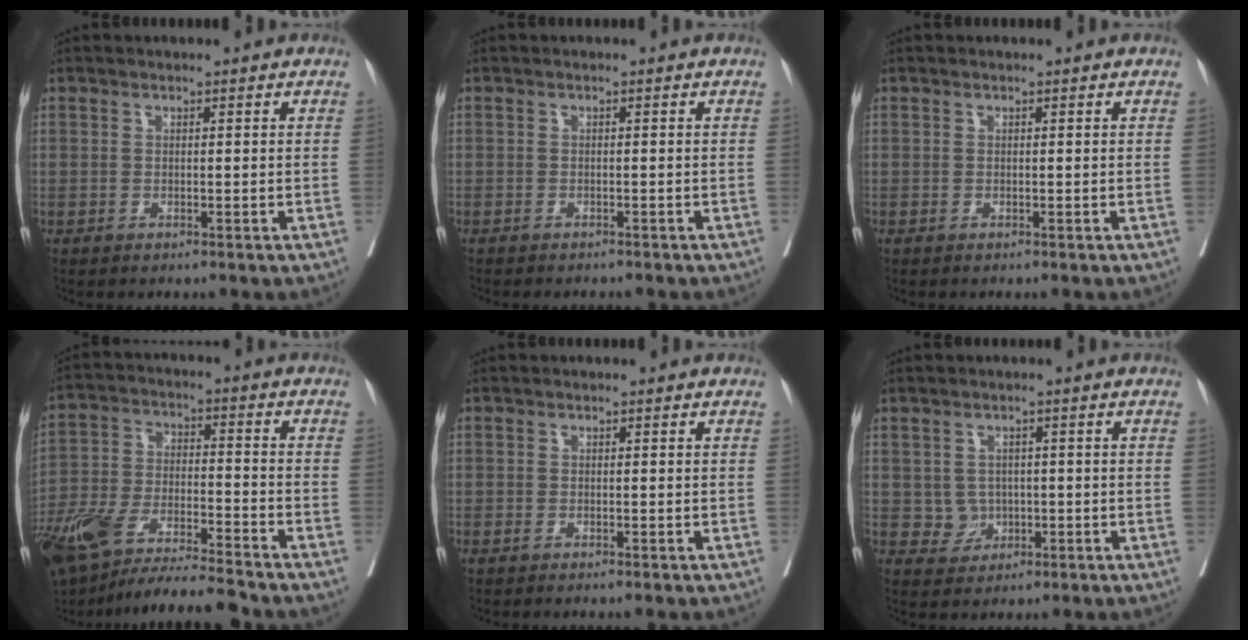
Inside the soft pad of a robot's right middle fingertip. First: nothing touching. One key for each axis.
{"total": 3.8, "fx": -3.4, "fy": 1.0, "fz": 1.3, "tx": -0.017, "ty": -0.004, "tz": -0.043}
{"total": 0.0}
{"total": 18.0, "fx": -15.2, "fy": 1.8, "fz": 9.4, "tx": -0.198, "ty": -0.025, "tz": -0.271}
{"total": 1.0, "fx": -0.8, "fy": 0.0, "fz": 0.6, "tx": -0.009, "ty": -0.001, "tz": -0.009}
{"total": 3.1, "fx": -0.2, "fy": 3.0, "fz": 0.9, "tx": -0.006, "ty": 0.004, "tz": 0.003}